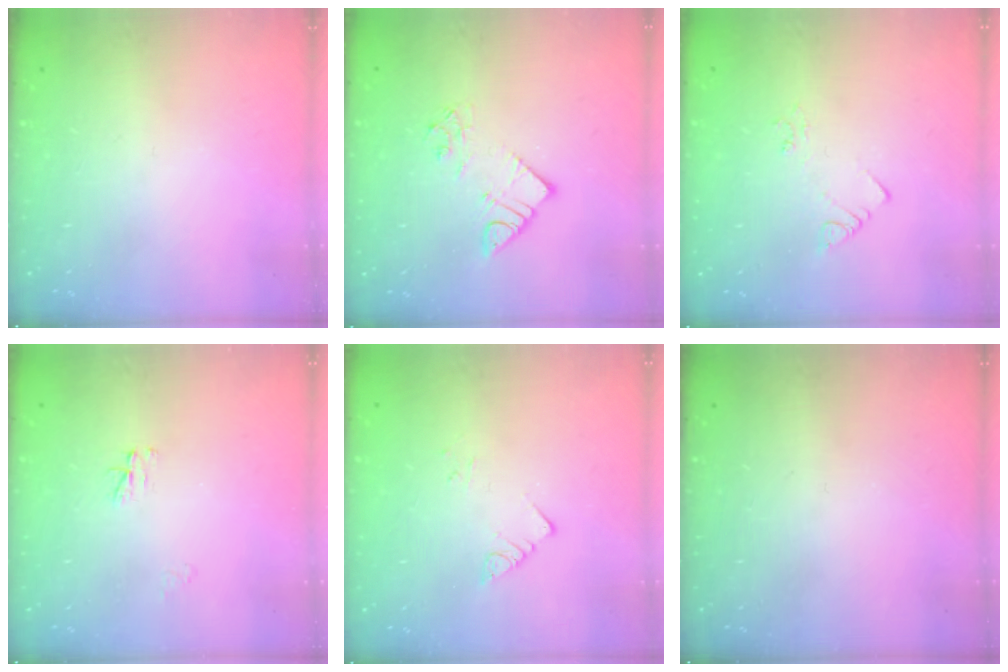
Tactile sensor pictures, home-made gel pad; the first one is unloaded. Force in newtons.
{"total": 6.3, "press": 6.3, "slide": 0.4}
{"total": 2.4, "press": 2.4, "slide": 0.4}
{"total": 3.0, "press": 3.0, "slide": 0.4}
{"total": 2.8, "press": 2.8, "slide": 0.2}
{"total": 0.0}